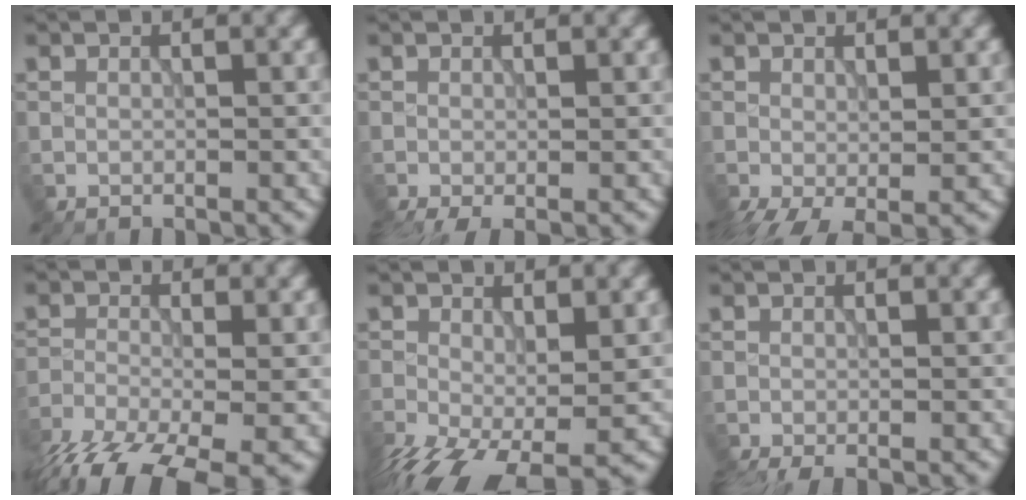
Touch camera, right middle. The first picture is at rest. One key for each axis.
{"total": 2.1, "fx": -1.0, "fy": 0.5, "fz": 1.8, "tx": -0.035, "ty": -0.011, "tz": -0.020}
{"total": 3.3, "fx": -1.2, "fy": 1.4, "fz": 2.7, "tx": -0.059, "ty": -0.014, "tz": -0.019}
{"total": 11.1, "fx": -7.7, "fy": 4.1, "fz": 6.9, "tx": -0.148, "ty": -0.049, "tz": -0.129}
{"total": 9.5, "fx": -4.4, "fy": 4.2, "fz": 7.2, "tx": -0.155, "ty": -0.044, "tz": -0.066}
{"total": 3.3, "fx": -2.4, "fy": 0.7, "fz": 2.1, "tx": -0.028, "ty": -0.014, "tz": -0.041}